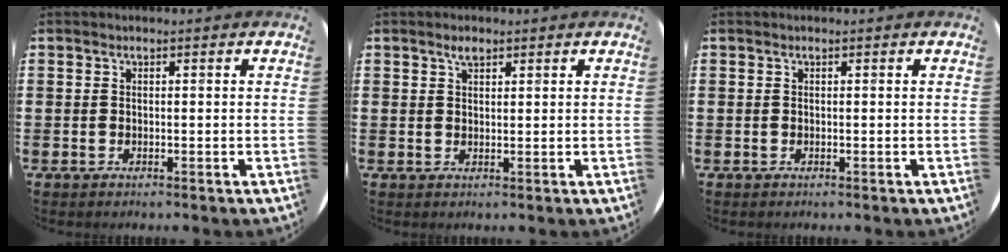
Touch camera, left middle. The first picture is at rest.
{"total": 1.5, "force": [1.2, 0.6, 0.8], "torque": [-0.008, 0.002, 0.018]}
{"total": 0.0}